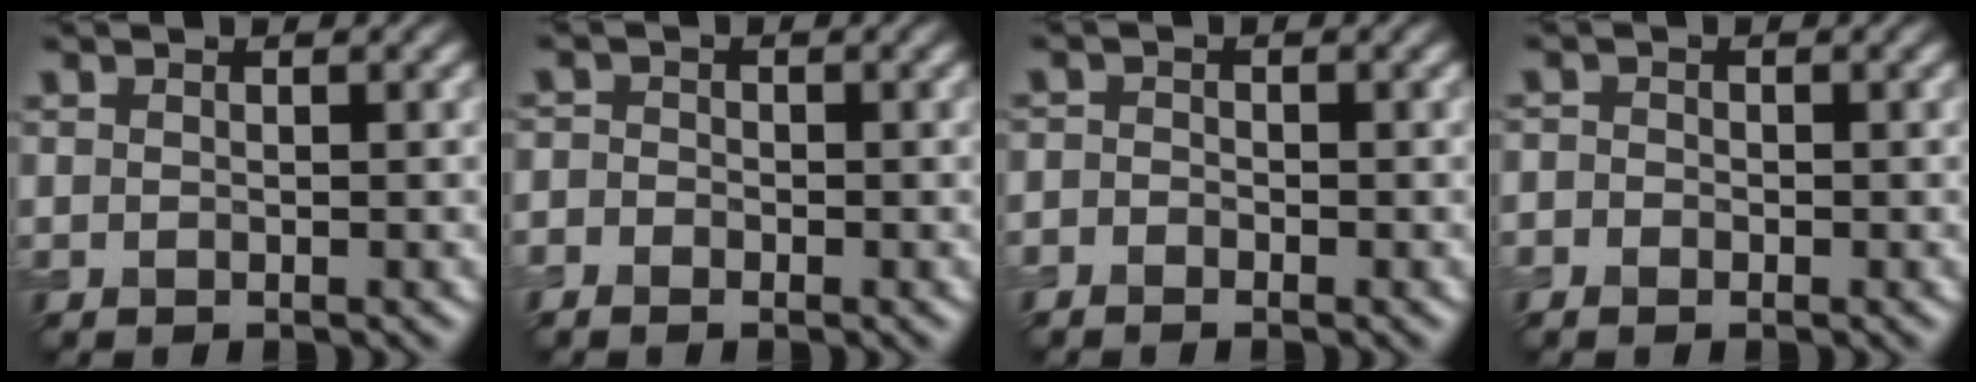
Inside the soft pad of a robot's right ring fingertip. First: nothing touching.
{"total": 1.5, "force": [-0.9, 1.2, 0.5], "torque": [0.001, 0.003, -0.021]}
{"total": 1.2, "force": [-1.0, 0.7, 0.3], "torque": [-0.001, 0.000, -0.023]}
{"total": 1.2, "force": [-0.6, 0.9, 0.4], "torque": [-0.002, -0.002, -0.015]}